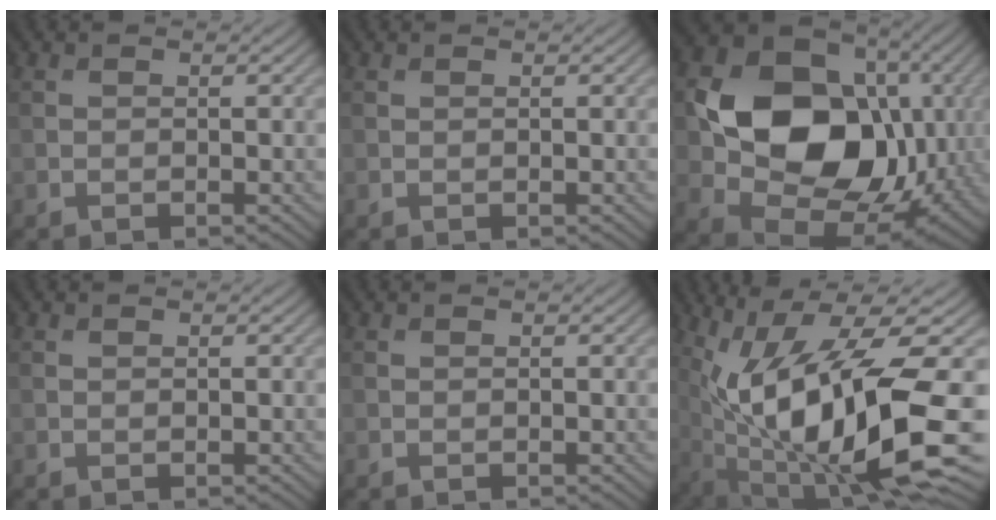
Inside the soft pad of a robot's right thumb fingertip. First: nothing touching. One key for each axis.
{"total": 0.0}
{"total": 16.8, "fx": 0.9, "fy": 13.0, "fz": 10.7, "tx": -0.186, "ty": -0.023, "tz": 0.019}
{"total": 0.0}
{"total": 0.0}
{"total": 16.7, "fx": -0.7, "fy": 5.5, "fz": 15.8, "tx": -0.279, "ty": -0.002, "tz": -0.005}